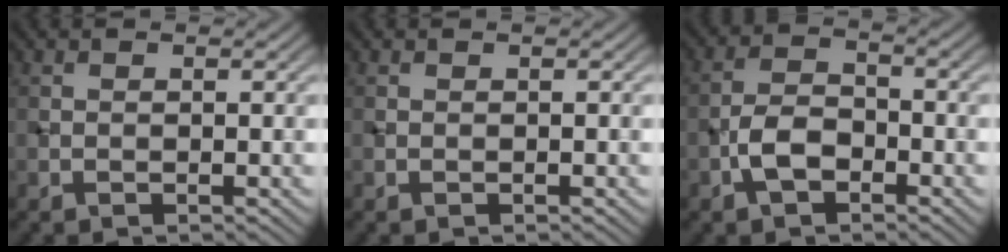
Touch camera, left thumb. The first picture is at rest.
{"total": 0.0}
{"total": 4.4, "force": [-2.0, 2.6, 3.0], "torque": [-0.057, 0.007, -0.046]}